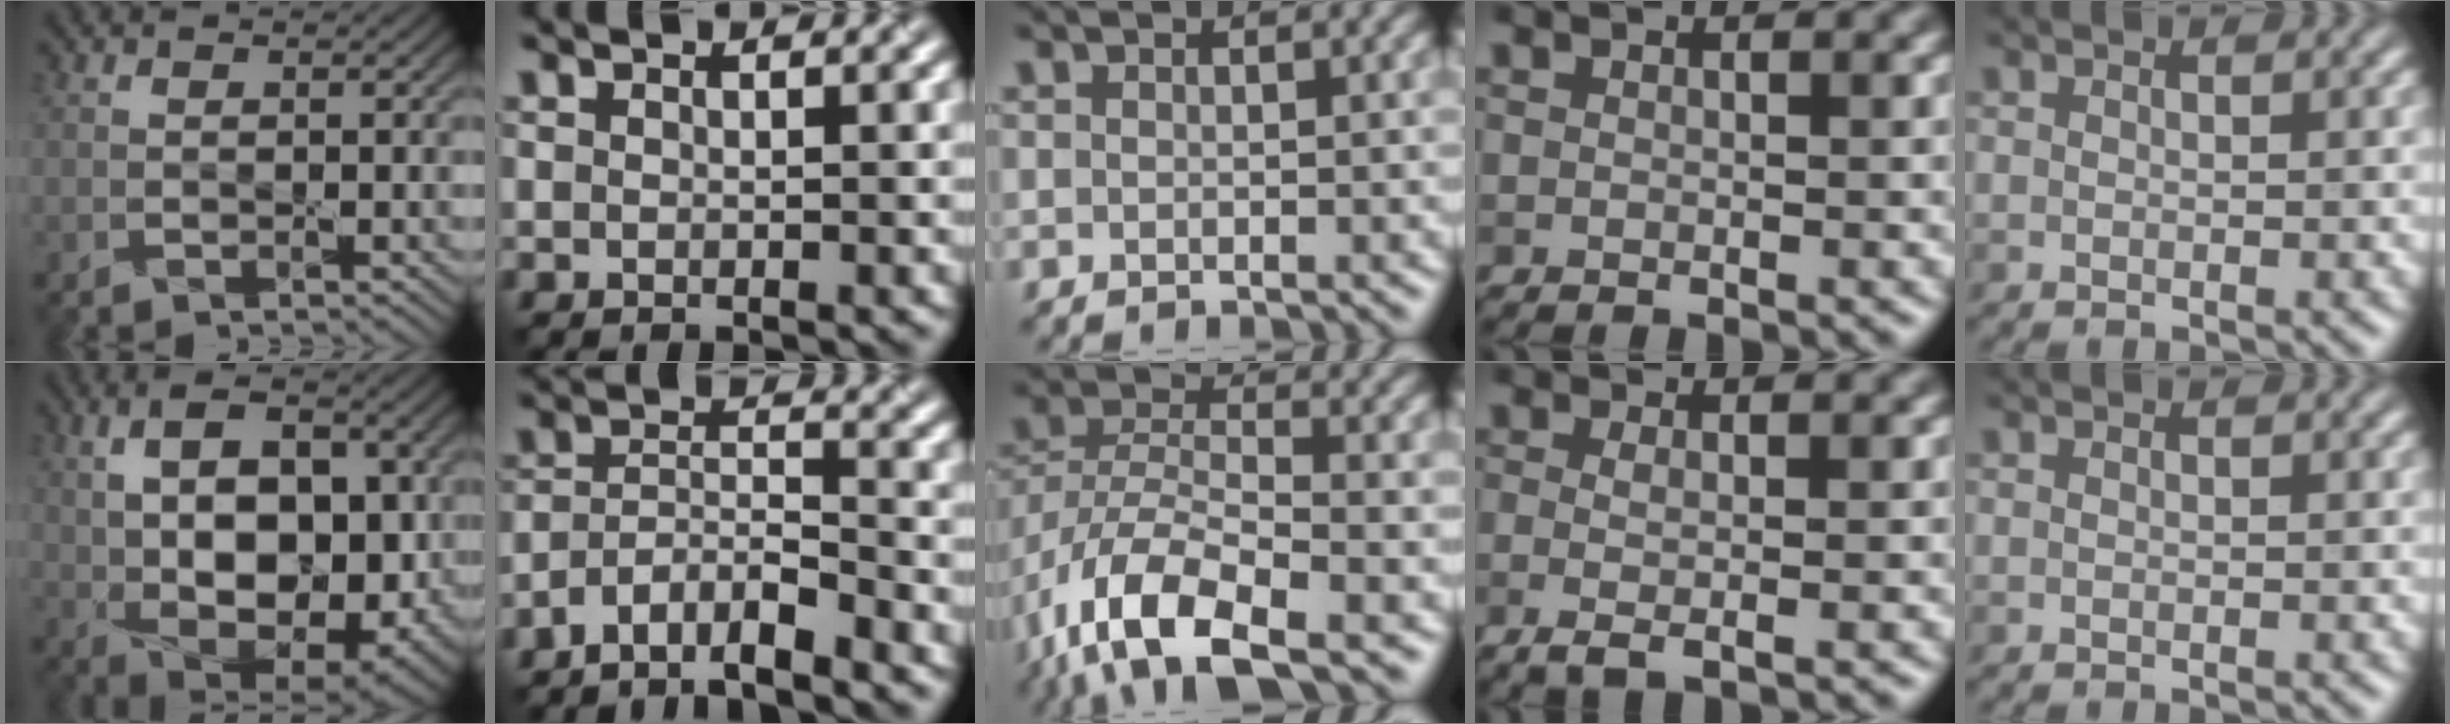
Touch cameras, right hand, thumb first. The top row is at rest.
{"thumb": {"total": 15.9, "force": [0.5, 9.7, 12.6], "torque": [-0.199, -0.007, 0.016]}, "index": {"total": 5.4, "force": [-4.5, 1.2, 2.7], "torque": [-0.046, 0.001, -0.085]}, "middle": {"total": 10.1, "force": [-5.7, 4.1, 7.3], "torque": [-0.145, -0.011, -0.112]}, "ring": {"total": 2.6, "force": [-0.4, 0.9, 2.4], "torque": [-0.038, -0.004, -0.009]}}